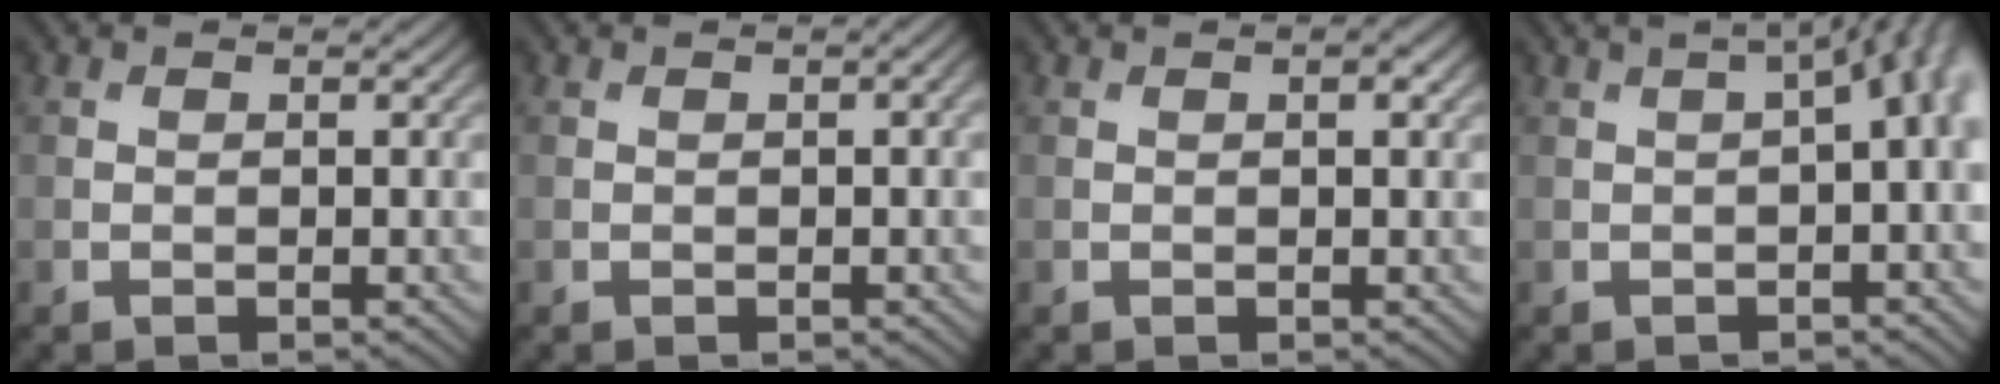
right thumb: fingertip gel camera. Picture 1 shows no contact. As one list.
[{"total": 1.0, "force": [0.1, 0.2, 1.0], "torque": [-0.015, 0.004, 0.002]}, {"total": 1.3, "force": [0.5, 0.3, 1.1], "torque": [-0.017, 0.002, 0.008]}, {"total": 6.1, "force": [0.5, 1.9, 5.7], "torque": [-0.065, 0.015, 0.010]}]